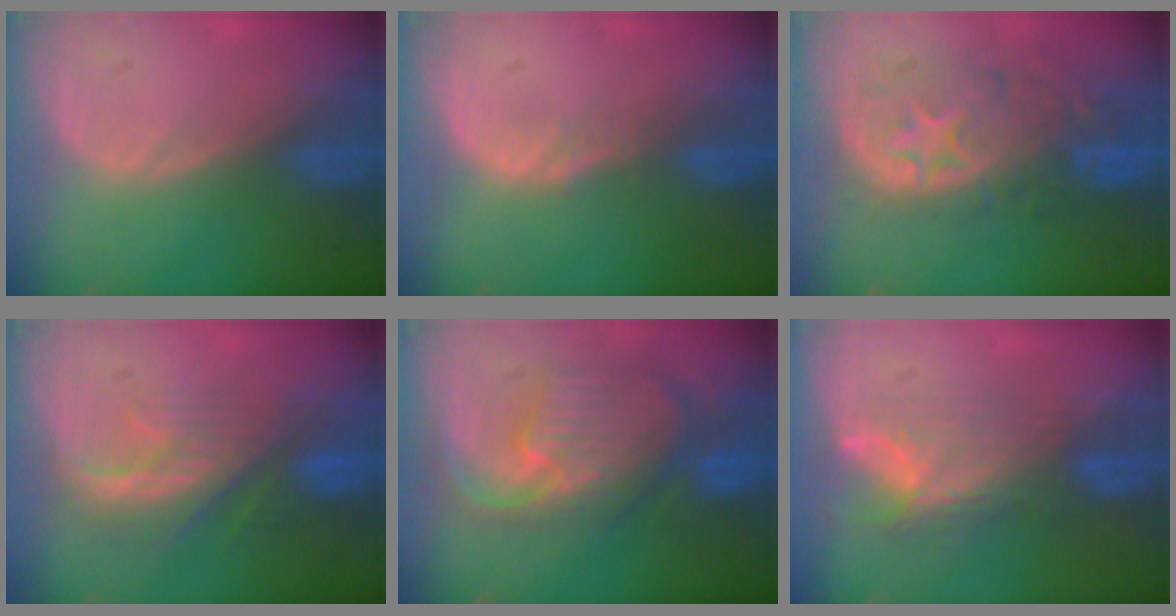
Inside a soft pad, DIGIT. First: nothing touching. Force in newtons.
{"total": 1.1, "press": 1.1, "slide": 0.1}
{"total": 11.1, "press": 9.8, "slide": 5.2}
{"total": 8.2, "press": 7.4, "slide": 3.4}
{"total": 10.4, "press": 9.3, "slide": 4.7}
{"total": 8.0, "press": 6.6, "slide": 4.5}